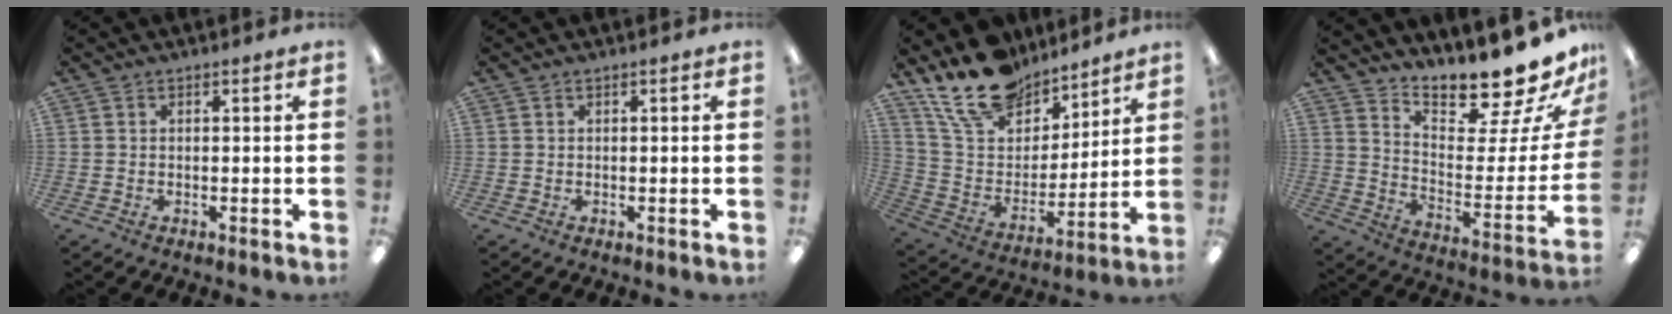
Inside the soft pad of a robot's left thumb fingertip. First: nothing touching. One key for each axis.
{"total": 0.0}
{"total": 19.3, "fx": 14.7, "fy": 10.1, "fz": 7.3, "tx": -0.146, "ty": -0.087, "tz": 0.271}
{"total": 16.3, "fx": 15.4, "fy": 1.9, "fz": 5.0, "tx": -0.056, "ty": -0.151, "tz": 0.251}